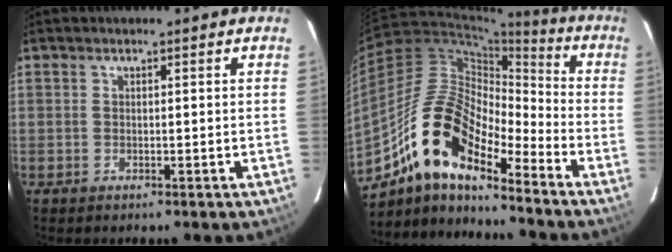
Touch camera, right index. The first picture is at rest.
{"total": 16.2, "force": [-11.4, 5.4, 10.1], "torque": [-0.180, 0.001, -0.229]}